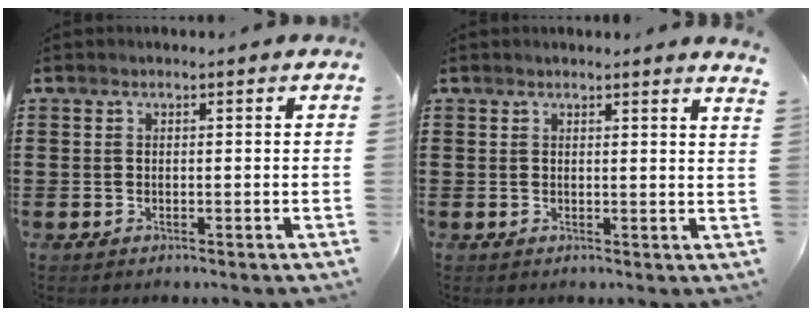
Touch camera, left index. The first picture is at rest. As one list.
[{"total": 1.5, "force": [1.3, -0.3, 0.6], "torque": [-0.015, -0.003, 0.025]}]